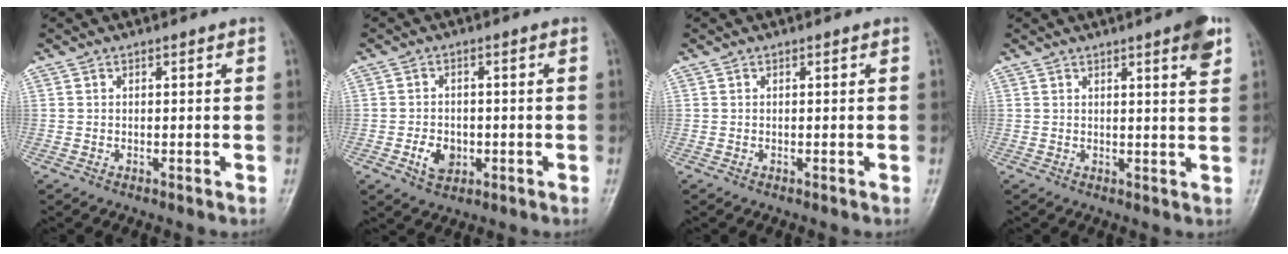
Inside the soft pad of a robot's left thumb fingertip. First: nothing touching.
{"total": 4.6, "force": [-1.3, 3.5, 2.7], "torque": [-0.034, 0.005, -0.019]}
{"total": 0.0}
{"total": 5.0, "force": [2.9, 0.5, 4.0], "torque": [-0.047, -0.013, 0.036]}